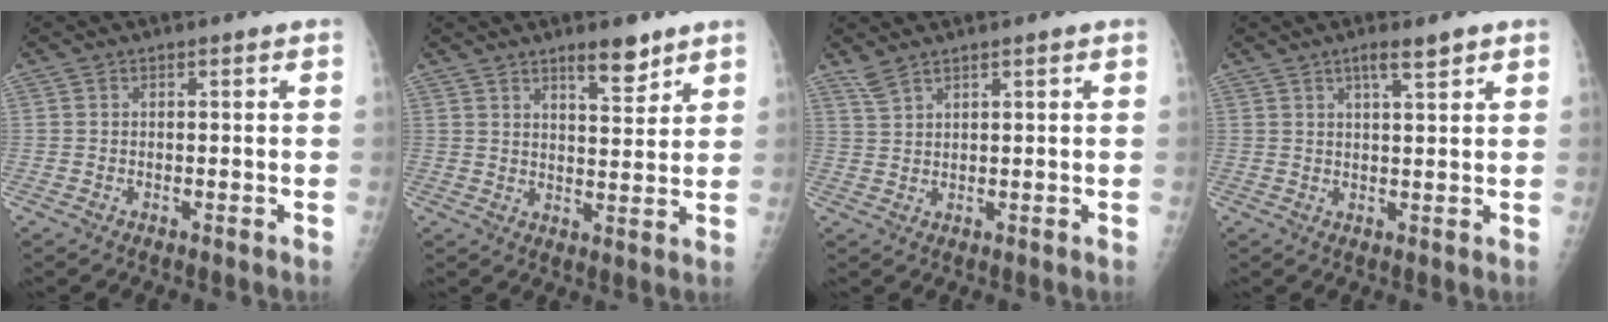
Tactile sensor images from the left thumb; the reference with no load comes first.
{"total": 5.9, "force": [4.4, 1.7, 3.6], "torque": [-0.037, -0.033, 0.068]}
{"total": 2.4, "force": [2.0, 0.4, 1.3], "torque": [-0.027, 0.000, 0.050]}
{"total": 3.8, "force": [2.5, 0.6, 2.8], "torque": [-0.044, -0.012, 0.042]}